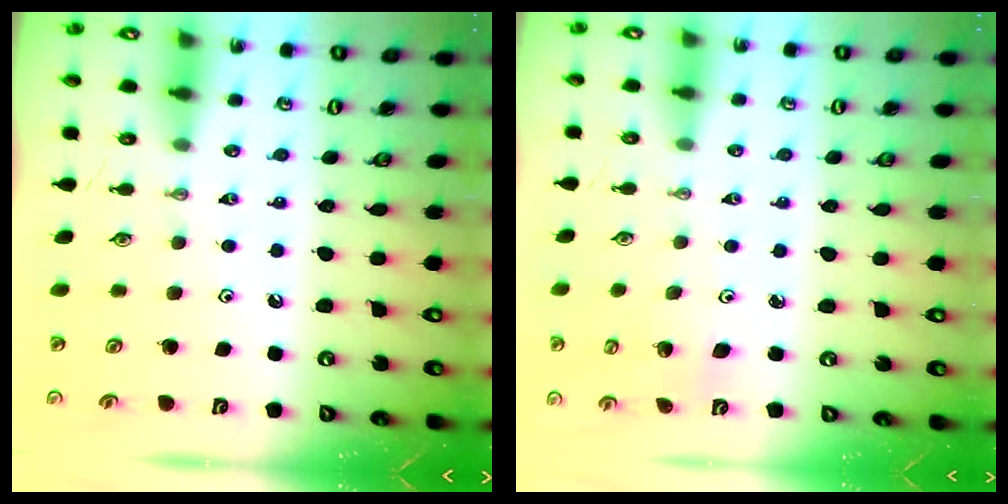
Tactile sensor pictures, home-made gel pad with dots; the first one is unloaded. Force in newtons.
{"total": 2.8, "press": 2.8, "slide": 0.3}